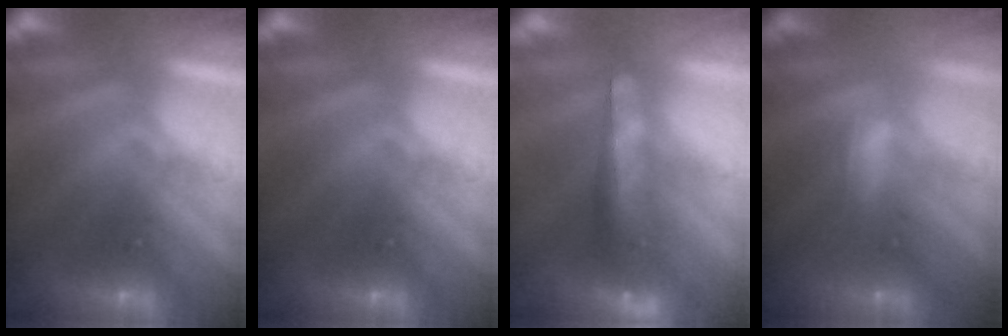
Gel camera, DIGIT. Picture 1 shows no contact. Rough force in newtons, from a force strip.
{"total": 0.0}
{"total": 7.6}
{"total": 2.1}